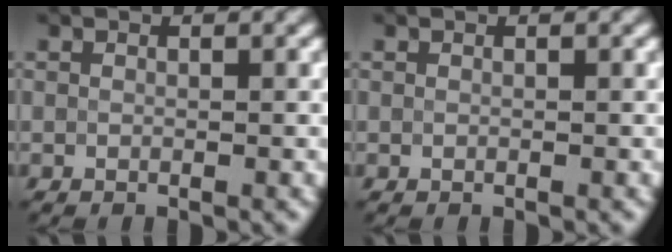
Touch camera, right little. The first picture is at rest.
{"total": 0.0}